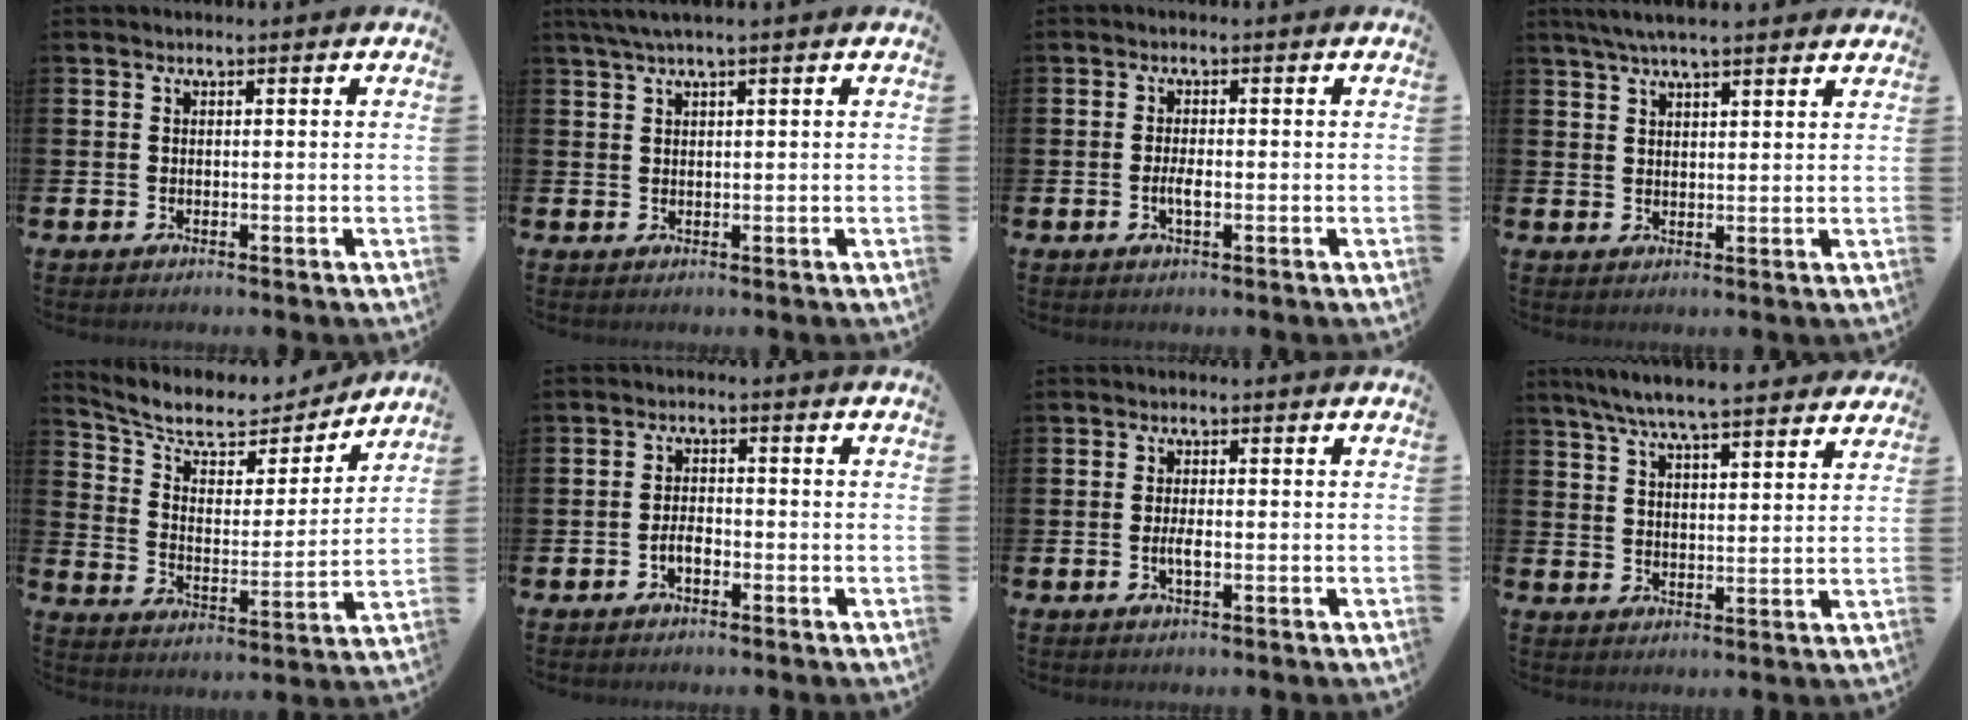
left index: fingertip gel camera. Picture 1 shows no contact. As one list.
[{"total": 2.3, "force": [1.7, -0.1, 1.6], "torque": [-0.036, 0.003, 0.031]}, {"total": 2.0, "force": [-0.6, 0.7, 1.8], "torque": [-0.028, -0.001, -0.012]}, {"total": 4.8, "force": [4.2, 0.6, 2.1], "torque": [-0.045, -0.008, 0.076]}, {"total": 8.8, "force": [7.4, 3.4, 3.1], "torque": [-0.085, -0.054, 0.122]}, {"total": 2.2, "force": [-1.0, 1.1, 1.6], "torque": [-0.026, 0.003, -0.021]}, {"total": 1.8, "force": [-0.4, 0.6, 1.7], "torque": [-0.025, -0.001, -0.009]}, {"total": 7.4, "force": [7.0, 0.6, 2.5], "torque": [-0.064, -0.032, 0.124]}]